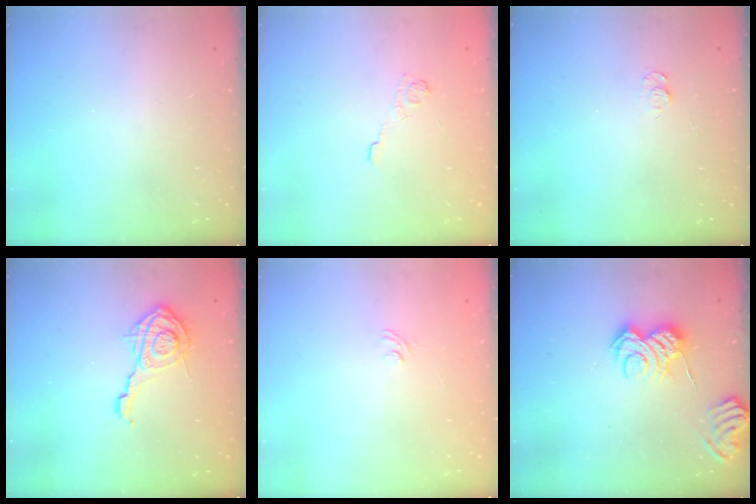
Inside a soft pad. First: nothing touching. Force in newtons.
{"total": 3.7, "press": 3.4, "slide": 1.5}
{"total": 4.3, "press": 4.2, "slide": 0.5}
{"total": 10.3, "press": 10.3, "slide": 0.4}
{"total": 2.4, "press": 2.1, "slide": 1.1}
{"total": 4.4, "press": 4.3, "slide": 0.6}